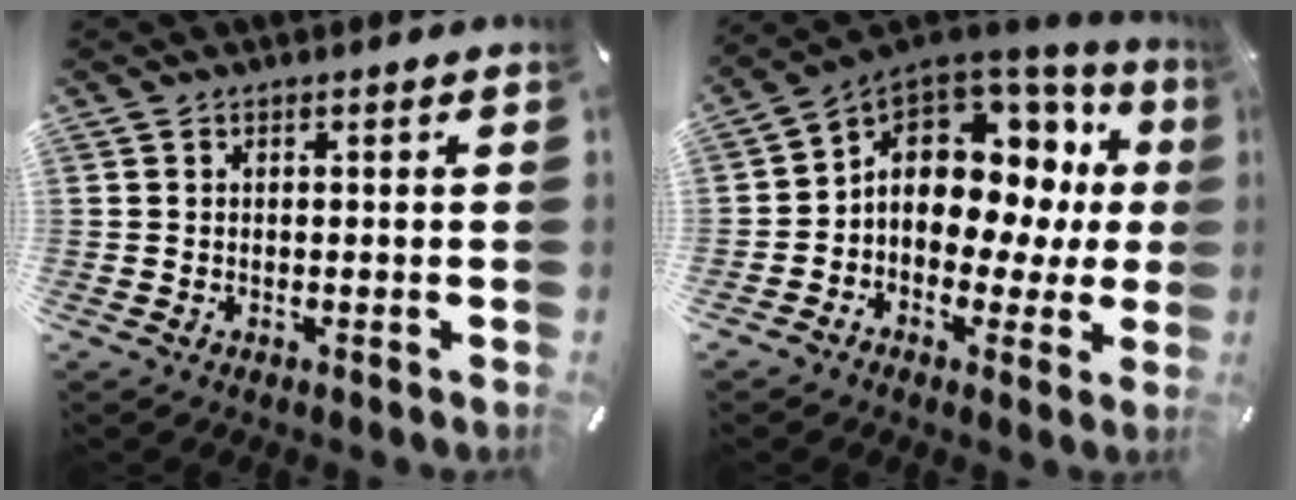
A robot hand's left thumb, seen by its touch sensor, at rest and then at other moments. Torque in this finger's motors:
{"motor_torque": [2.07, 2.94, 1.90, 0.16, 0.21]}